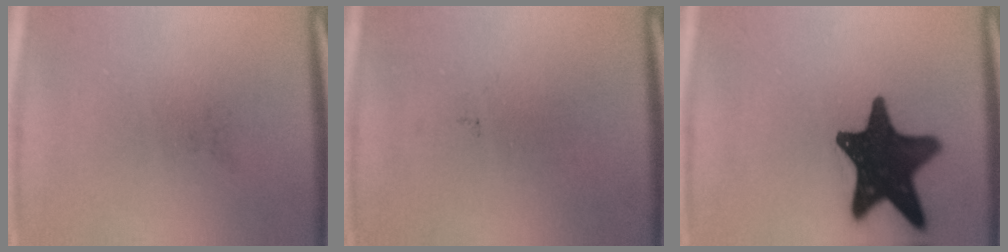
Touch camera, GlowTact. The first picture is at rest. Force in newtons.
{"total": 0.0}
{"total": 18.2}